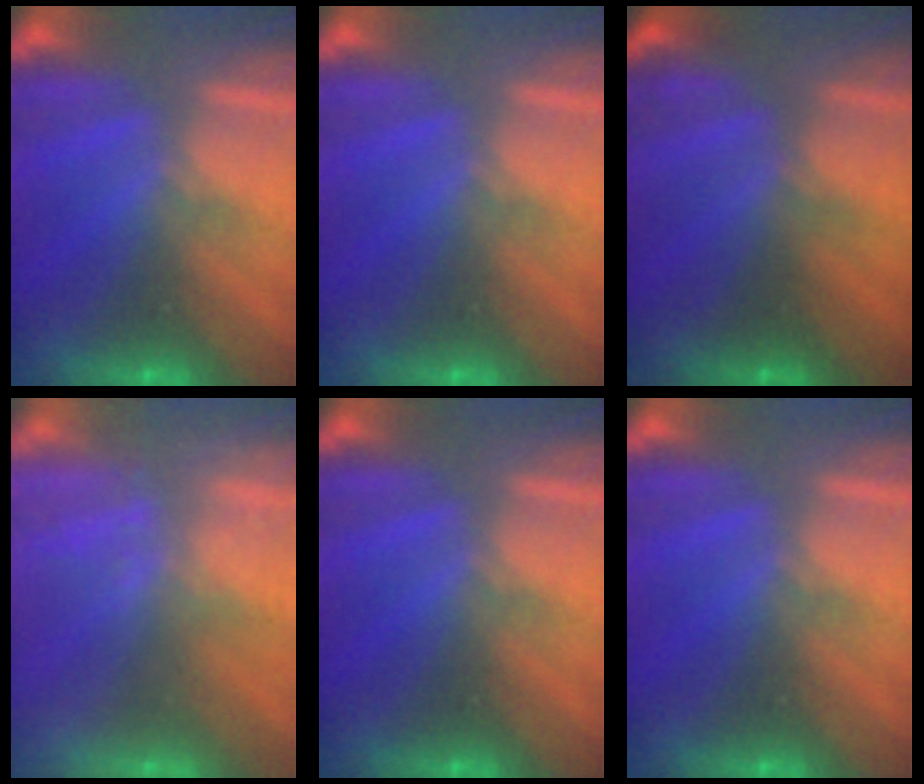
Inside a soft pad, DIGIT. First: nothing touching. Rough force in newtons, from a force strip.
{"total": 0.0}
{"total": 1.4}
{"total": 2.4}
{"total": 0.0}
{"total": 0.0}